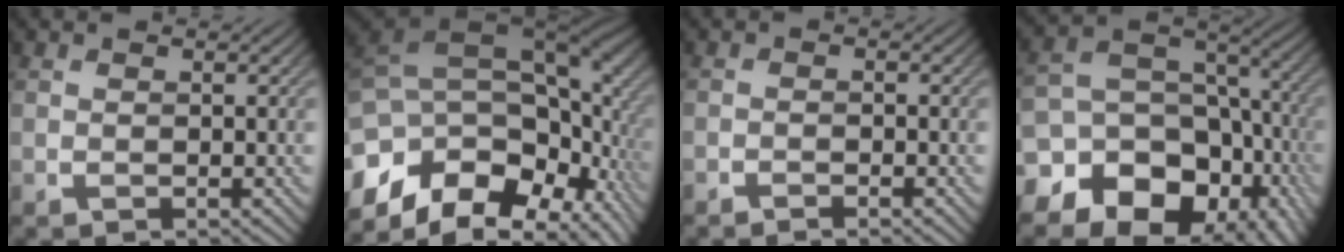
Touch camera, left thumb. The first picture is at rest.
{"total": 16.9, "force": [-4.6, 10.7, 12.2], "torque": [-0.245, -0.004, -0.069]}
{"total": 1.1, "force": [-1.0, 0.1, 0.5], "torque": [-0.011, 0.001, -0.020]}
{"total": 18.3, "force": [-9.6, 13.4, 7.9], "torque": [-0.174, -0.039, -0.137]}